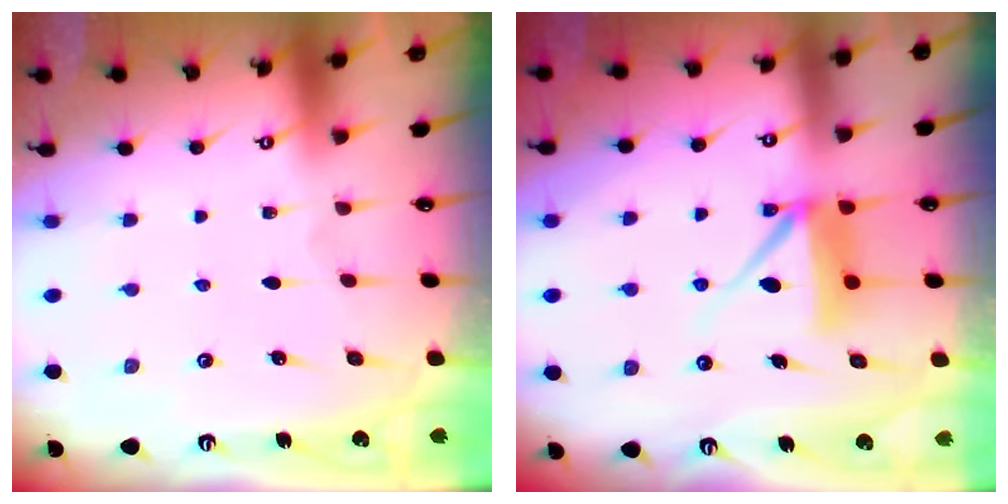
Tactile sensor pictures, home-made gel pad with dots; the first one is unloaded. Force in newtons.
{"total": 8.9, "press": 8.9, "slide": 0.9}